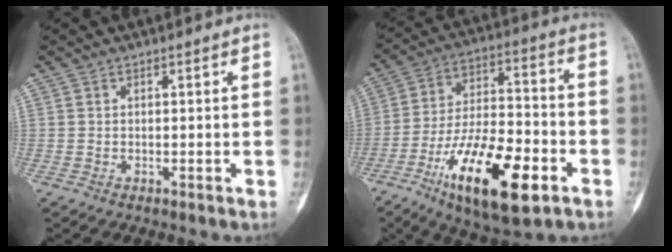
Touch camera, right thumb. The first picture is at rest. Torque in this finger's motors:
{"motor_torque": [0.61, 0.86, 1.94, -0.83, 0.13]}